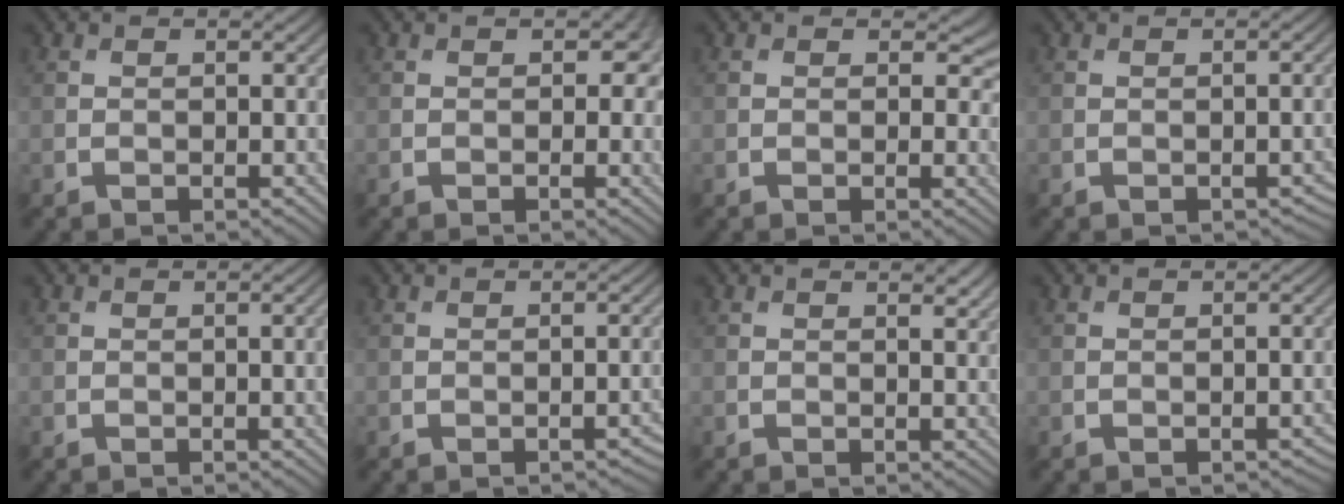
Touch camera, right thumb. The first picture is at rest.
{"total": 2.4, "force": [0.3, 1.9, 1.5], "torque": [-0.018, -0.007, 0.003]}
{"total": 2.1, "force": [0.6, 1.6, 1.3], "torque": [-0.021, -0.007, 0.000]}
{"total": 1.1, "force": [-0.4, 0.5, 0.9], "torque": [-0.011, -0.005, -0.002]}
{"total": 1.4, "force": [-0.1, 0.2, 1.4], "torque": [-0.018, 0.000, -0.001]}
{"total": 1.1, "force": [-0.6, 0.3, 0.9], "torque": [-0.010, 0.001, -0.007]}
{"total": 1.5, "force": [1.0, 0.3, 1.0], "torque": [-0.014, -0.005, 0.017]}
{"total": 0.8, "force": [-0.4, 0.3, 0.6], "torque": [-0.007, -0.004, -0.004]}